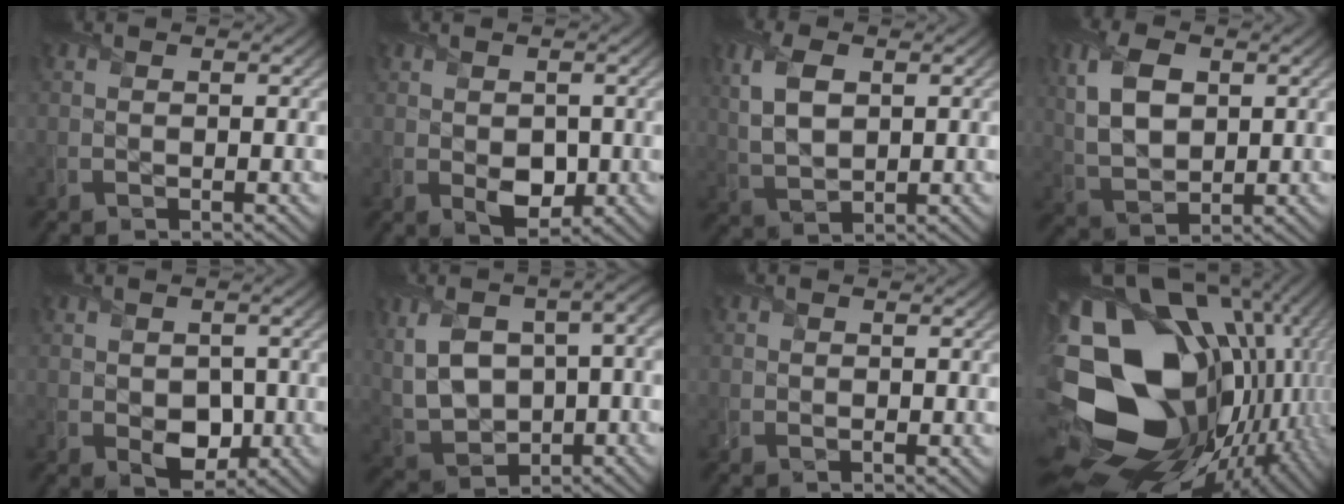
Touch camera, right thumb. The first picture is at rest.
{"total": 3.5, "force": [-0.3, 2.4, 2.6], "torque": [-0.051, -0.012, 0.002]}
{"total": 6.0, "force": [1.8, 3.2, 4.6], "torque": [-0.114, 0.003, 0.037]}
{"total": 7.8, "force": [2.3, 4.7, 5.7], "torque": [-0.137, 0.005, 0.046]}
{"total": 4.2, "force": [-0.6, 3.0, 2.9], "torque": [-0.057, -0.017, -0.003]}
{"total": 13.8, "force": [2.3, 8.1, 10.9], "torque": [-0.242, -0.004, 0.074]}
{"total": 0.7, "force": [0.2, 0.6, 0.2], "torque": [-0.006, -0.004, 0.004]}
{"total": 22.4, "force": [-1.2, 16.7, 14.9], "torque": [-0.300, -0.049, 0.003]}